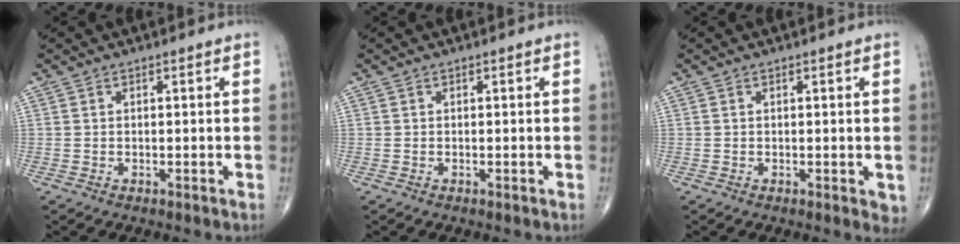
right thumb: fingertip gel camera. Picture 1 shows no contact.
{"total": 0.0}
{"total": 2.0, "force": [-0.2, 0.9, 1.8], "torque": [-0.015, -0.006, -0.003]}